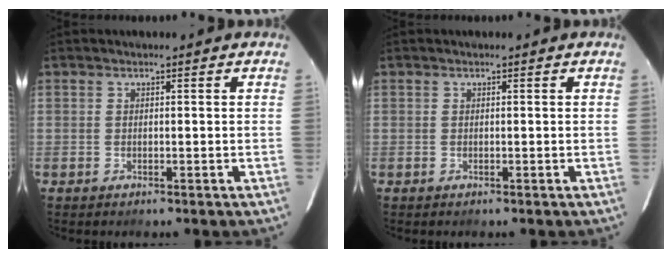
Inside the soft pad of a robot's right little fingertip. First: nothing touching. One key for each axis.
{"total": 0.0}